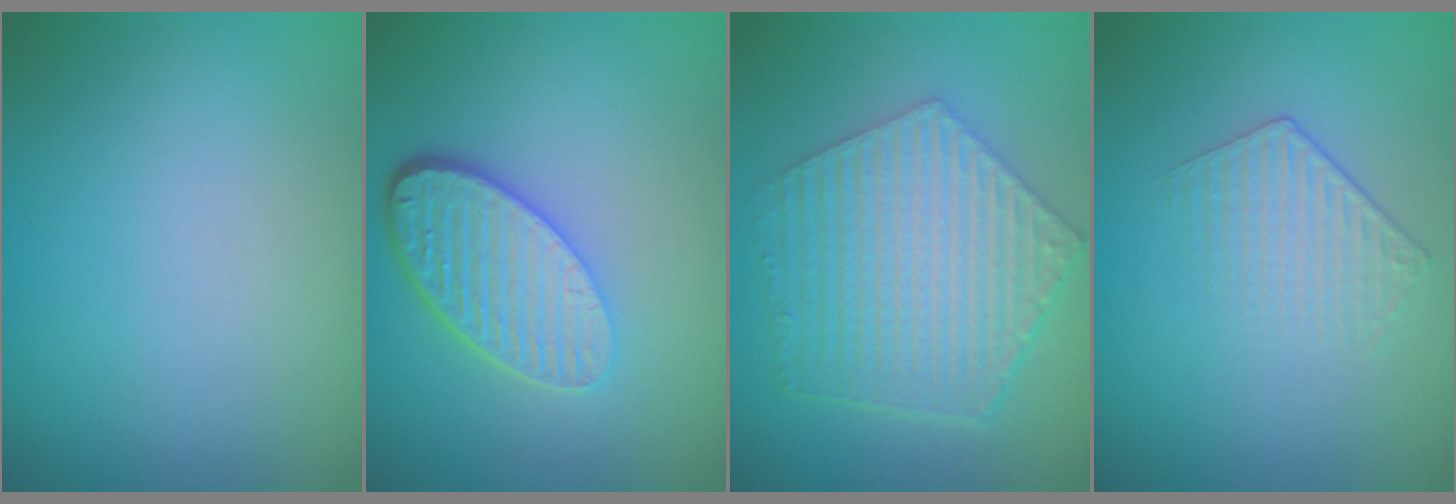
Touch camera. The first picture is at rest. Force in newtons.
{"total": 5.3, "press": 3.9, "slide": 3.6}
{"total": 6.9, "press": 5.0, "slide": 4.8}
{"total": 1.5, "press": 0.9, "slide": 1.2}